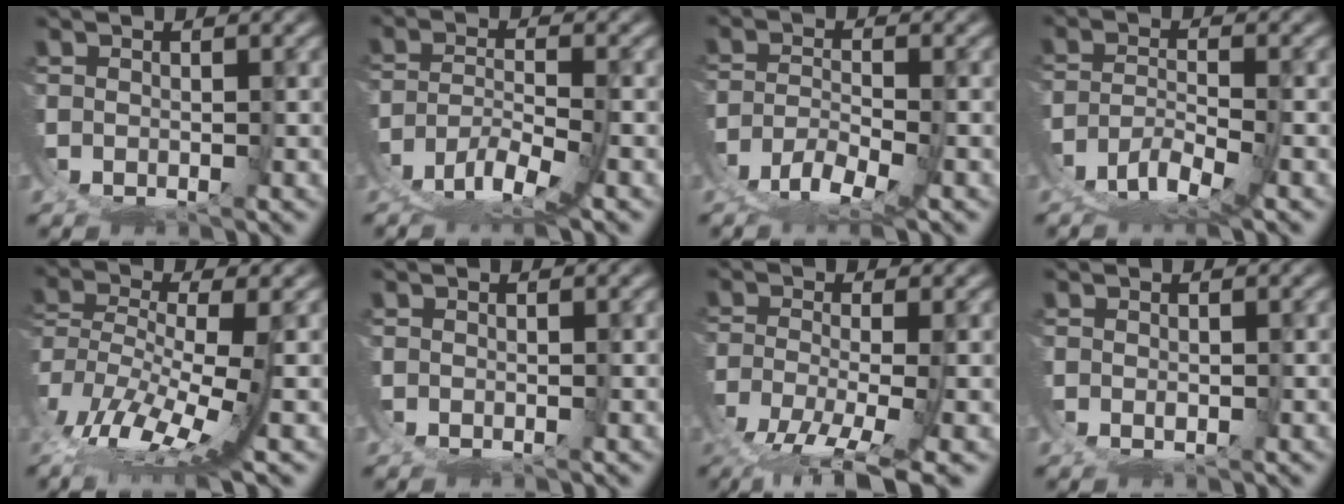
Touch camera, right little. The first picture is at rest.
{"total": 5.4, "force": [-2.7, 1.8, 4.4], "torque": [-0.068, -0.019, -0.037]}
{"total": 4.2, "force": [-2.5, 1.0, 3.3], "torque": [-0.042, -0.011, -0.039]}
{"total": 5.6, "force": [-3.1, 2.4, 3.9], "torque": [-0.056, -0.013, -0.050]}
{"total": 6.3, "force": [-1.8, 2.7, 5.4], "torque": [-0.119, -0.039, -0.014]}
{"total": 0.0}
{"total": 6.7, "force": [-5.0, 0.9, 4.4], "torque": [-0.076, -0.030, -0.062]}
{"total": 1.0, "force": [0.1, 0.7, 0.6], "torque": [-0.017, -0.006, 0.005]}